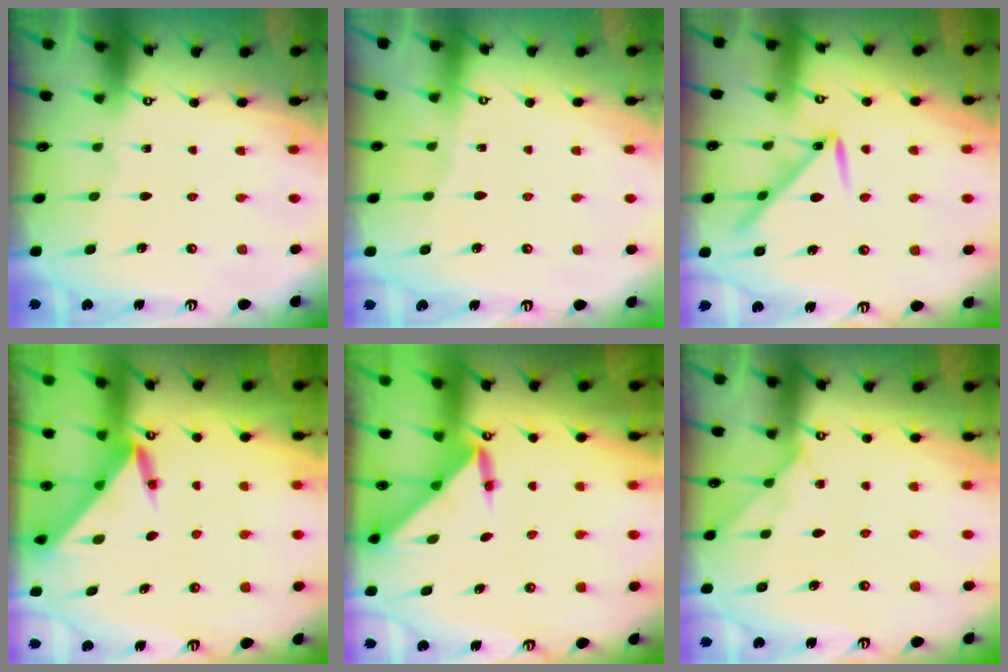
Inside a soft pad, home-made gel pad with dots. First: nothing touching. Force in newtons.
{"total": 1.9, "press": 1.8, "slide": 0.5}
{"total": 9.3, "press": 9.2, "slide": 0.5}
{"total": 3.2, "press": 3.2, "slide": 0.1}
{"total": 3.0, "press": 3.0, "slide": 0.3}
{"total": 4.7, "press": 4.7, "slide": 0.7}